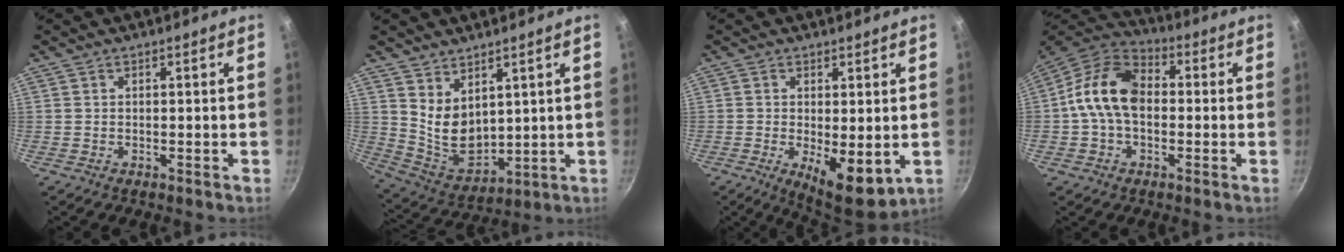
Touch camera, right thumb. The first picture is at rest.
{"total": 9.5, "force": [4.3, 5.9, 6.1], "torque": [-0.089, -0.051, 0.102]}
{"total": 9.3, "force": [-1.3, 3.7, 8.4], "torque": [-0.113, -0.016, -0.007]}
{"total": 13.1, "force": [-0.2, 8.9, 9.6], "torque": [-0.150, 0.037, -0.025]}